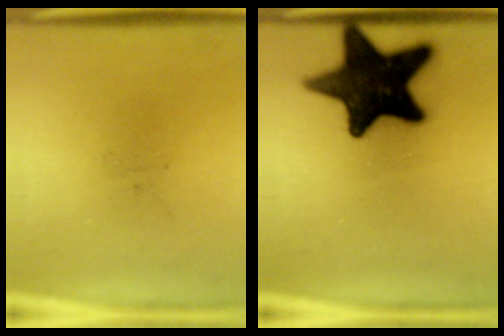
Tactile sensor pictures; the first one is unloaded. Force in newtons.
{"total": 19.1}